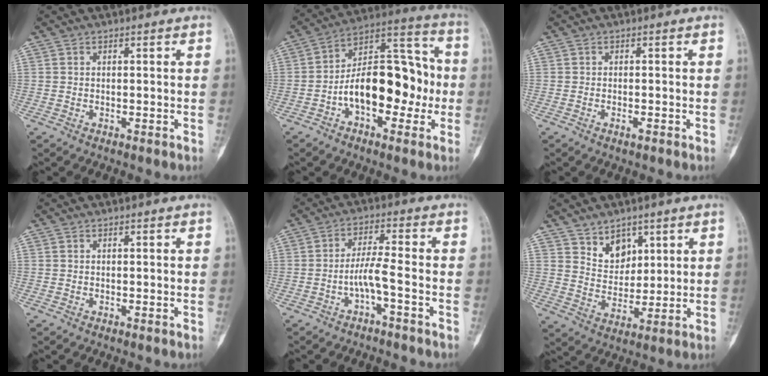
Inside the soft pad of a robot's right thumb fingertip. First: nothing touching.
{"total": 18.3, "force": [-3.1, 10.2, 14.8], "torque": [-0.206, 0.054, -0.055]}
{"total": 1.2, "force": [-0.6, 0.4, 0.9], "torque": [-0.018, 0.002, -0.009]}
{"total": 0.0}
{"total": 4.5, "force": [-2.1, 0.1, 4.0], "torque": [-0.086, 0.024, -0.041]}
{"total": 6.9, "force": [4.2, 4.8, 2.5], "torque": [-0.011, -0.033, 0.083]}